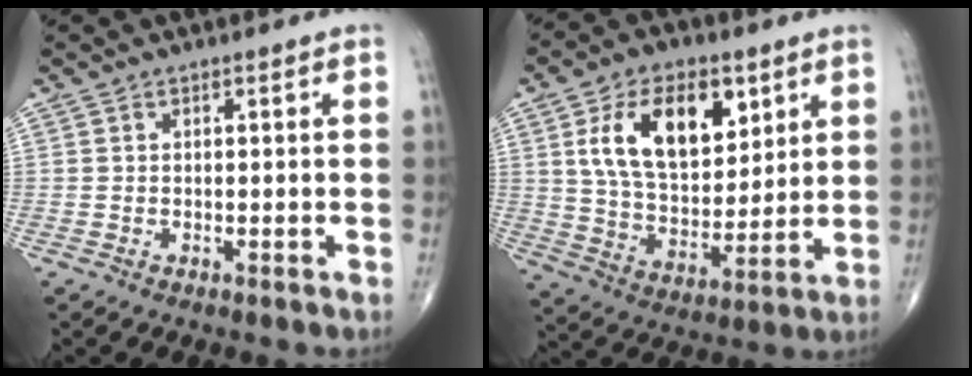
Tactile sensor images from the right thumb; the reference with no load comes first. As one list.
[{"total": 17.9, "force": [6.9, 10.2, 13.1], "torque": [-0.184, -0.027, 0.128]}]